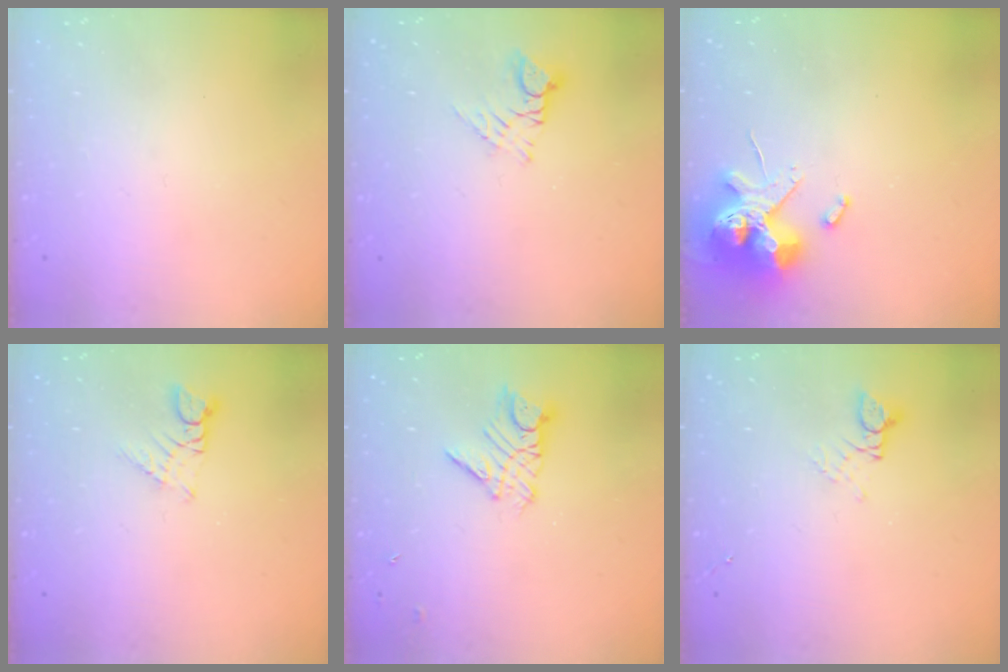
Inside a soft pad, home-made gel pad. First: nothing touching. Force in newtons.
{"total": 6.5, "press": 6.5, "slide": 0.6}
{"total": 13.9, "press": 13.8, "slide": 2.1}
{"total": 1.1, "press": 1.1, "slide": 0.1}
{"total": 10.2, "press": 10.1, "slide": 0.9}
{"total": 2.4, "press": 2.4, "slide": 0.2}